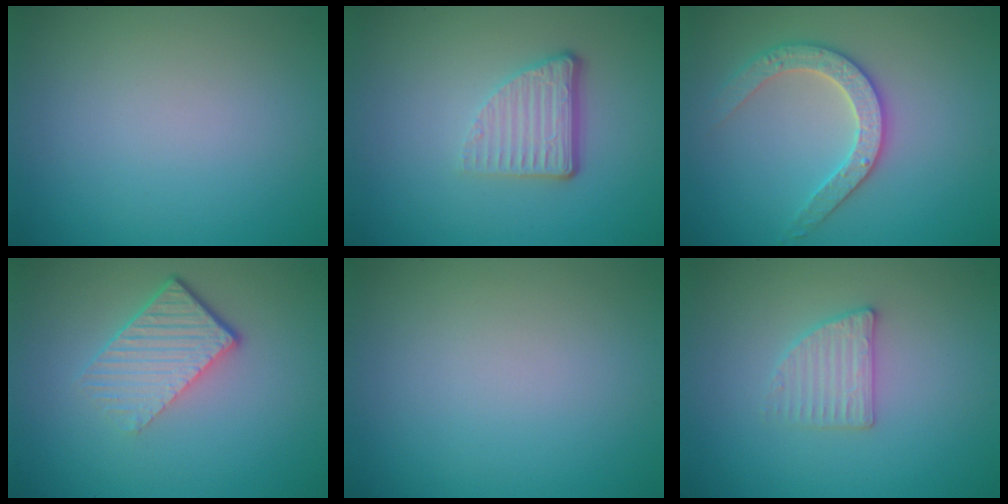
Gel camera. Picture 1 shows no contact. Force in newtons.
{"total": 3.7, "press": 2.4, "slide": 2.8}
{"total": 3.1, "press": 3.1, "slide": 0.2}
{"total": 4.5, "press": 2.8, "slide": 3.5}
{"total": 0.0}
{"total": 2.3, "press": 2.2, "slide": 0.5}